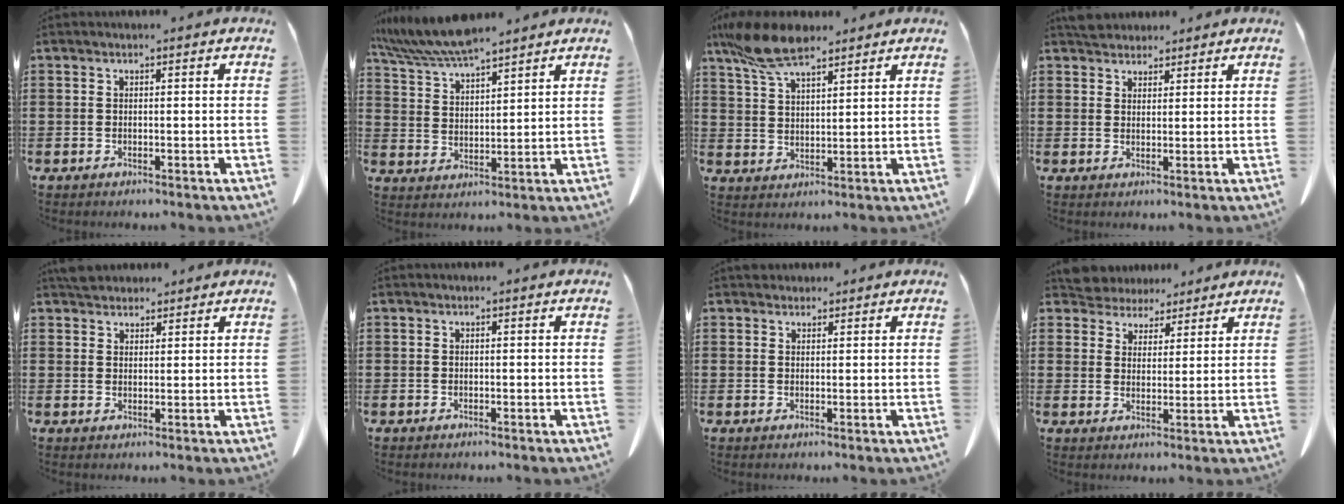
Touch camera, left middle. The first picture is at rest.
{"total": 7.6, "force": [6.8, 0.9, 3.4], "torque": [-0.087, -0.027, 0.124]}
{"total": 9.8, "force": [7.6, 2.7, 5.7], "torque": [-0.137, -0.016, 0.141]}
{"total": 2.9, "force": [2.8, 0.8, 0.2], "torque": [-0.003, -0.005, 0.054]}
{"total": 2.7, "force": [2.5, 0.8, 0.2], "torque": [-0.010, 0.002, 0.051]}
{"total": 0.0}
{"total": 1.9, "force": [1.7, 0.8, 0.1], "torque": [-0.006, 0.001, 0.036]}
{"total": 4.7, "force": [4.4, 1.7, -0.2], "torque": [-0.017, -0.015, 0.084]}